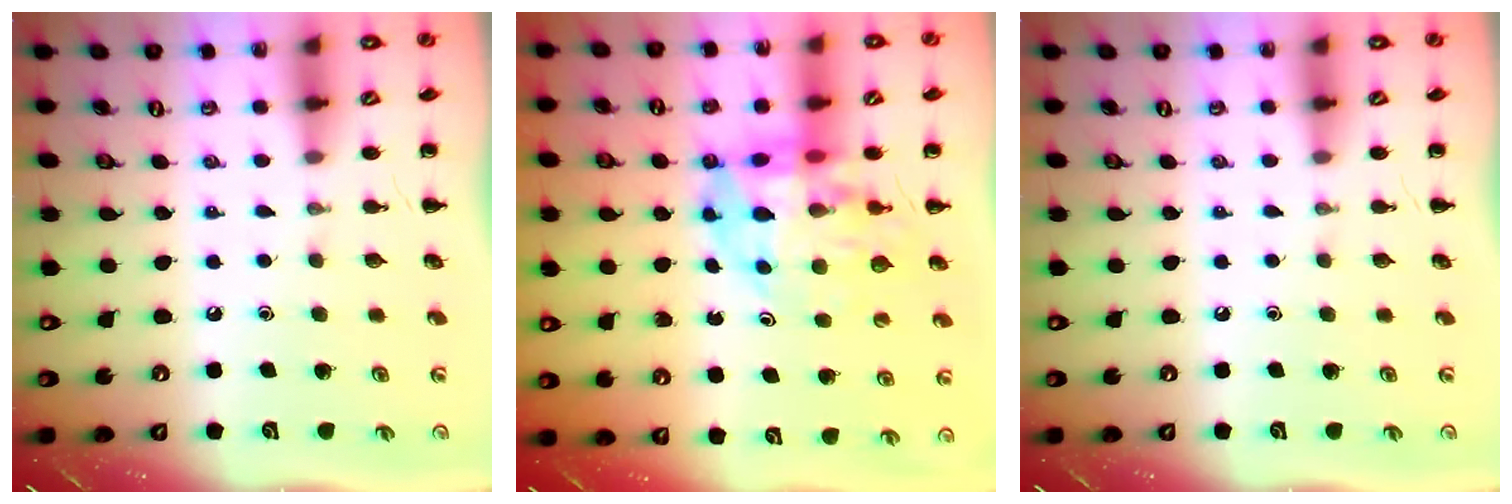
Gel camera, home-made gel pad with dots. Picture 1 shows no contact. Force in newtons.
{"total": 11.2, "press": 10.8, "slide": 3.2}
{"total": 0.0}